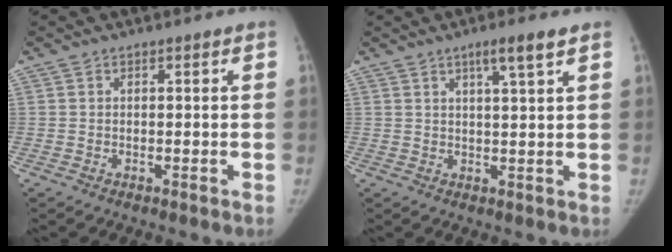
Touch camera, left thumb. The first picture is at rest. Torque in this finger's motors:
{"motor_torque": [0.31, -0.31, 0.31, -0.47, 0.20]}